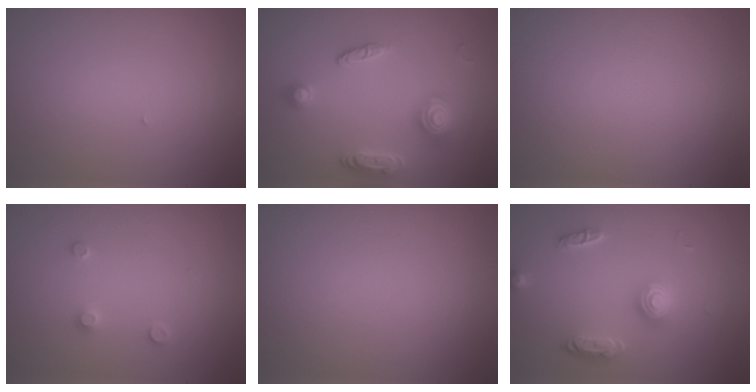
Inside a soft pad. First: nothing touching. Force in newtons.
{"total": 3.2, "press": 3.1, "slide": 0.7}
{"total": 0.0}
{"total": 1.0, "press": 1.0, "slide": 0.2}
{"total": 0.0}
{"total": 2.6, "press": 2.2, "slide": 1.5}